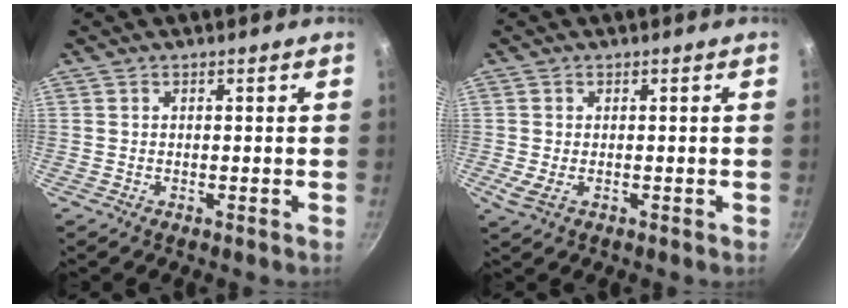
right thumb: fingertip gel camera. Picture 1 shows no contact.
{"total": 2.7, "force": [-0.5, 1.6, 2.1], "torque": [-0.034, -0.006, -0.007]}